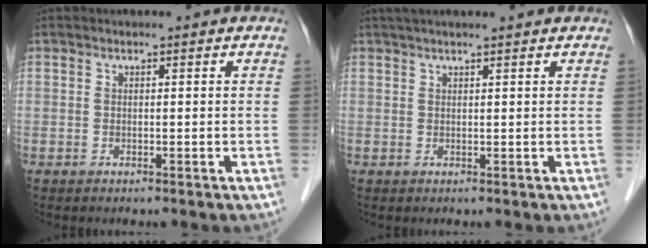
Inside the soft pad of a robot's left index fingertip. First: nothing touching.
{"total": 7.3, "force": [6.2, 0.3, 3.8], "torque": [-0.058, 0.038, 0.086]}